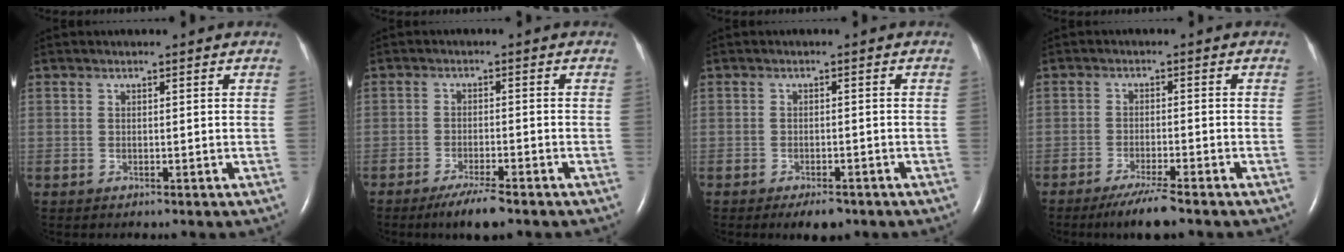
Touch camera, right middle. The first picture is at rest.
{"total": 5.0, "force": [-3.6, 0.5, 3.4], "torque": [-0.066, -0.011, -0.062]}
{"total": 3.4, "force": [-2.5, 1.2, 2.0], "torque": [-0.029, -0.003, -0.031]}
{"total": 5.3, "force": [-4.1, 0.0, 3.3], "torque": [-0.064, -0.015, -0.073]}